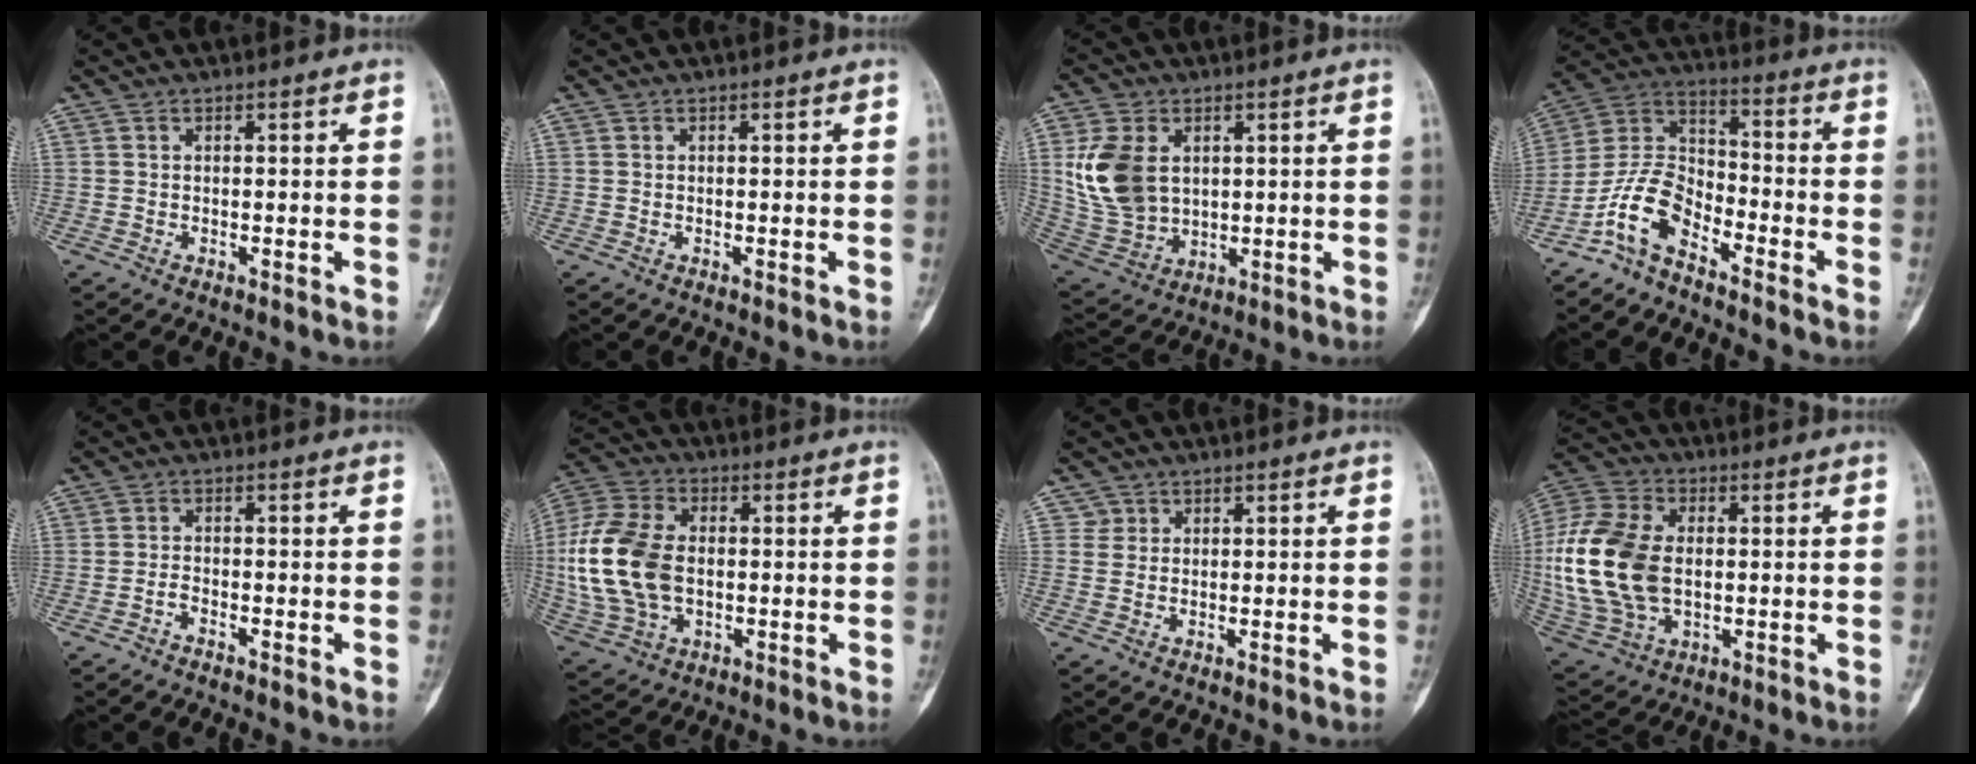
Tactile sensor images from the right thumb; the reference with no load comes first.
{"total": 0.0}
{"total": 13.1, "force": [2.8, 9.3, 8.8], "torque": [-0.165, -0.012, 0.069]}
{"total": 9.9, "force": [-6.7, 4.7, 5.5], "torque": [-0.107, 0.069, -0.146]}
{"total": 1.1, "force": [-1.0, 0.3, 0.4], "torque": [-0.008, 0.011, -0.020]}
{"total": 17.7, "force": [-0.3, 11.7, 13.4], "torque": [-0.284, 0.011, 0.000]}
{"total": 1.8, "force": [0.8, 1.6, -0.2], "torque": [0.020, -0.002, 0.009]}
{"total": 20.6, "force": [0.1, 13.4, 15.7], "torque": [-0.342, 0.002, 0.011]}